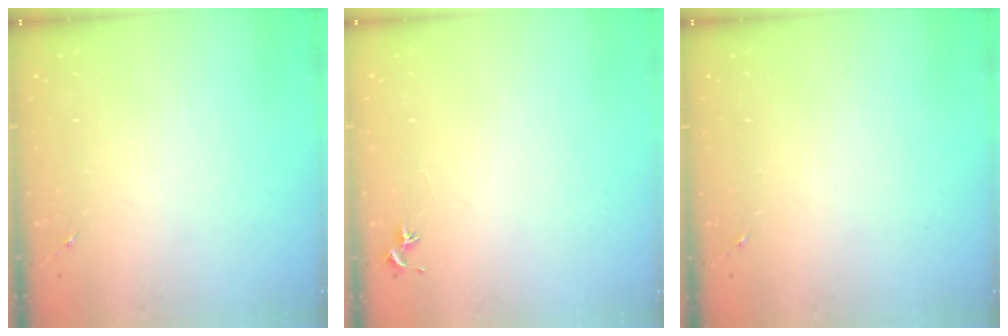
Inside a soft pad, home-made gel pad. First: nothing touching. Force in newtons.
{"total": 0.8, "press": 0.7, "slide": 0.3}
{"total": 0.0}